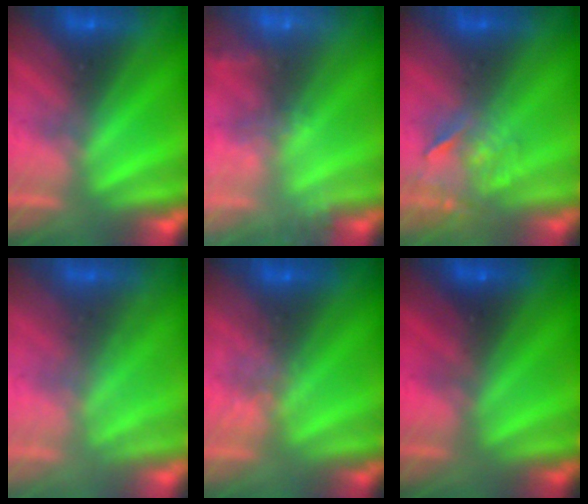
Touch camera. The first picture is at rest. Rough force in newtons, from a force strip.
{"total": 13.7}
{"total": 3.9}
{"total": 2.3}
{"total": 2.1}
{"total": 2.1}